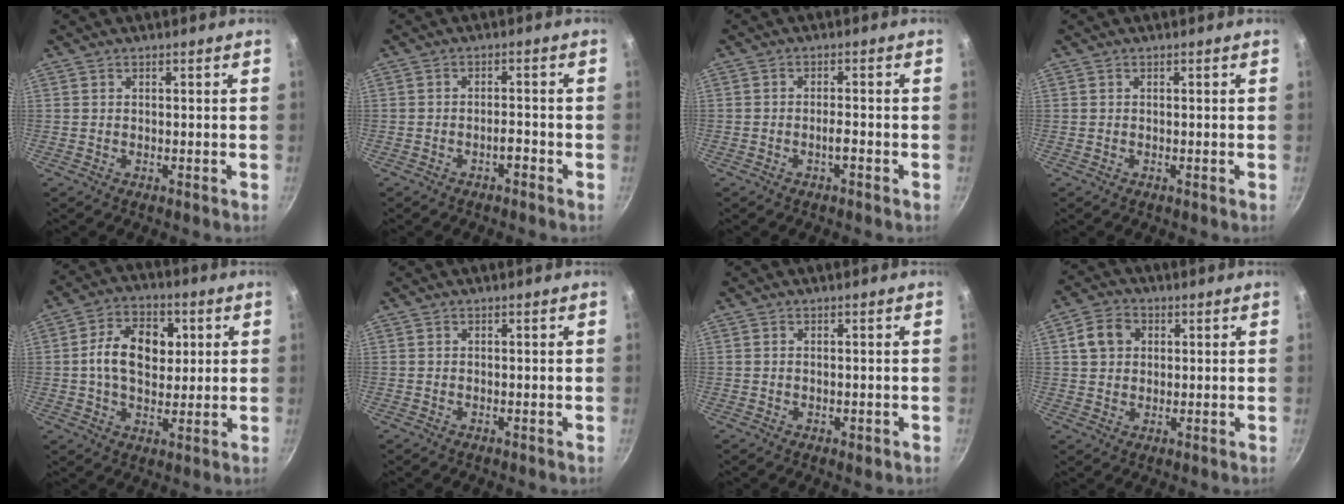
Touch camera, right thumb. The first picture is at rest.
{"total": 1.9, "force": [-1.2, 0.9, 1.2], "torque": [-0.010, 0.016, -0.020]}
{"total": 1.7, "force": [-0.9, 0.6, 1.3], "torque": [-0.018, 0.009, -0.016]}
{"total": 0.0}
{"total": 12.4, "force": [1.9, 8.2, 9.1], "torque": [-0.127, 0.007, 0.028]}
{"total": 0.0}
{"total": 1.1, "force": [-0.2, 0.6, 0.9], "torque": [-0.015, 0.001, 0.002]}
{"total": 6.5, "force": [1.8, 5.2, 3.5], "torque": [-0.049, 0.005, 0.029]}